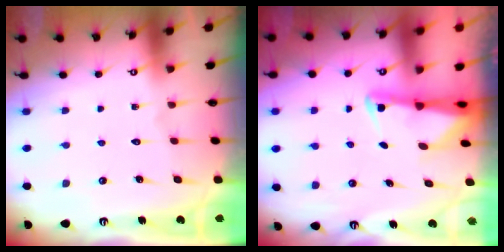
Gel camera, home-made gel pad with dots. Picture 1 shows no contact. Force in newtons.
{"total": 2.4, "press": 2.4, "slide": 0.5}